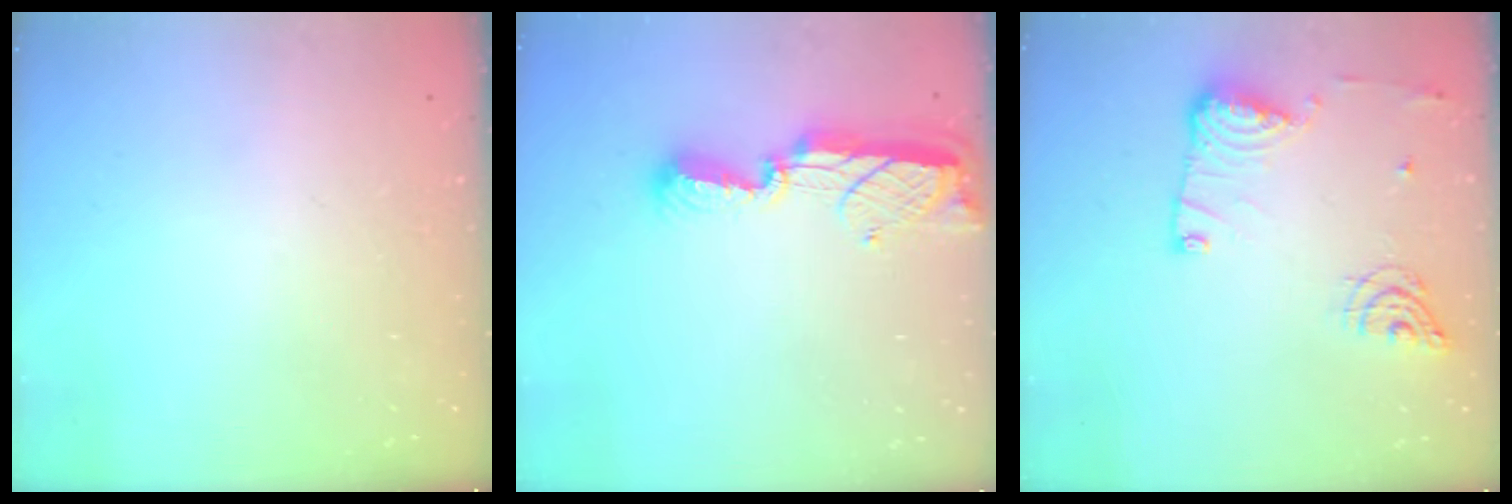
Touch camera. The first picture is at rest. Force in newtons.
{"total": 9.9, "press": 9.7, "slide": 2.0}
{"total": 13.4, "press": 13.4, "slide": 0.6}